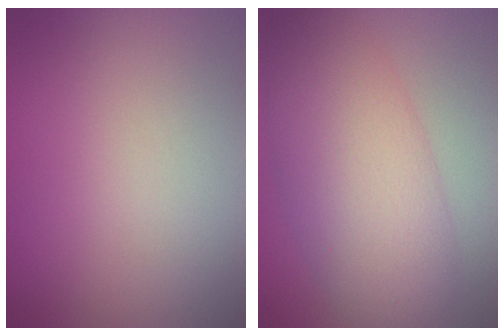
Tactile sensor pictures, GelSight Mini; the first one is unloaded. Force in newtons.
{"total": 8.3, "press": 8.3, "slide": 0.2}